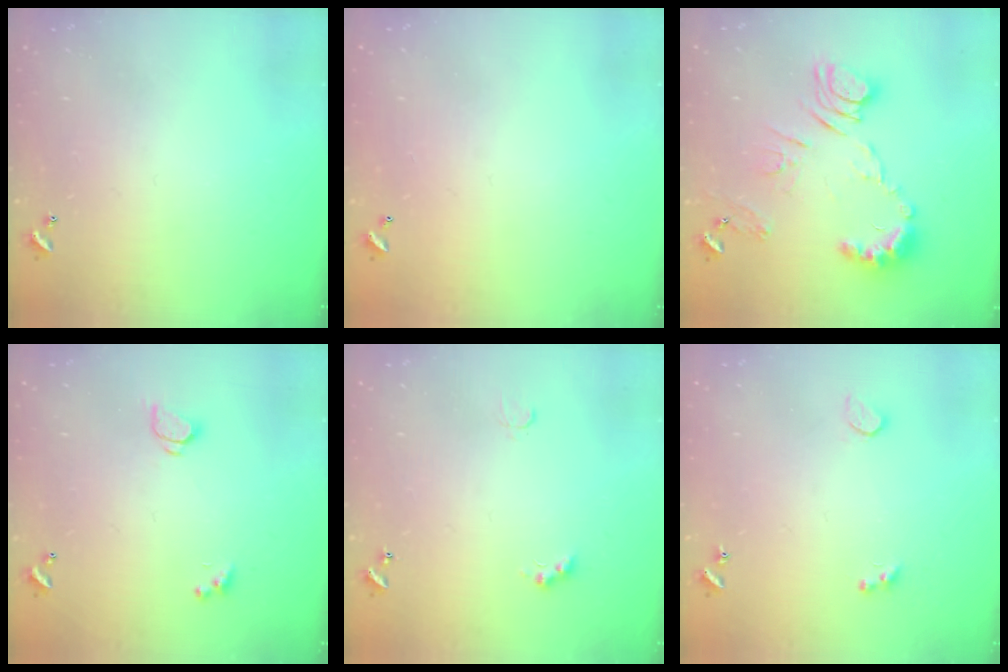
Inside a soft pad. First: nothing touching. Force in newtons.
{"total": 2.8, "press": 2.8, "slide": 0.1}
{"total": 11.5, "press": 11.5, "slide": 0.6}
{"total": 1.6, "press": 1.5, "slide": 0.4}
{"total": 2.4, "press": 2.3, "slide": 0.5}
{"total": 2.6, "press": 2.2, "slide": 1.2}